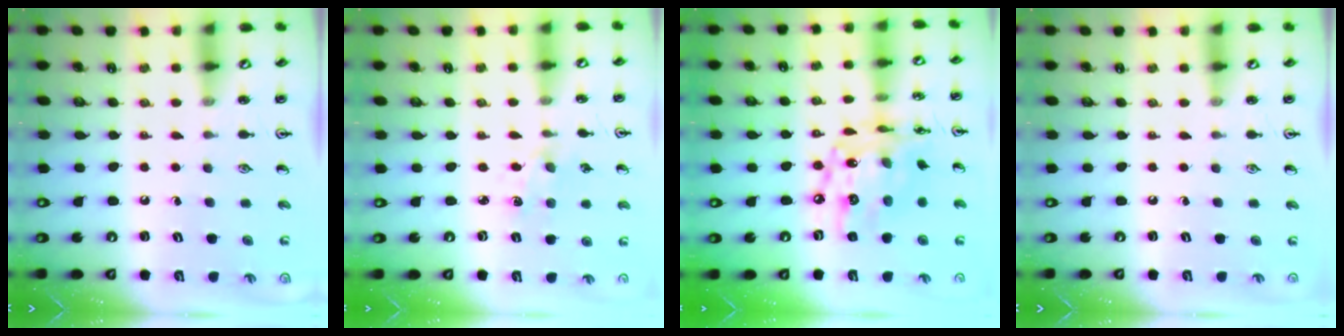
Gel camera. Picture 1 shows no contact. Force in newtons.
{"total": 1.9, "press": 1.9, "slide": 0.3}
{"total": 16.8, "press": 16.8, "slide": 1.4}
{"total": 0.0}